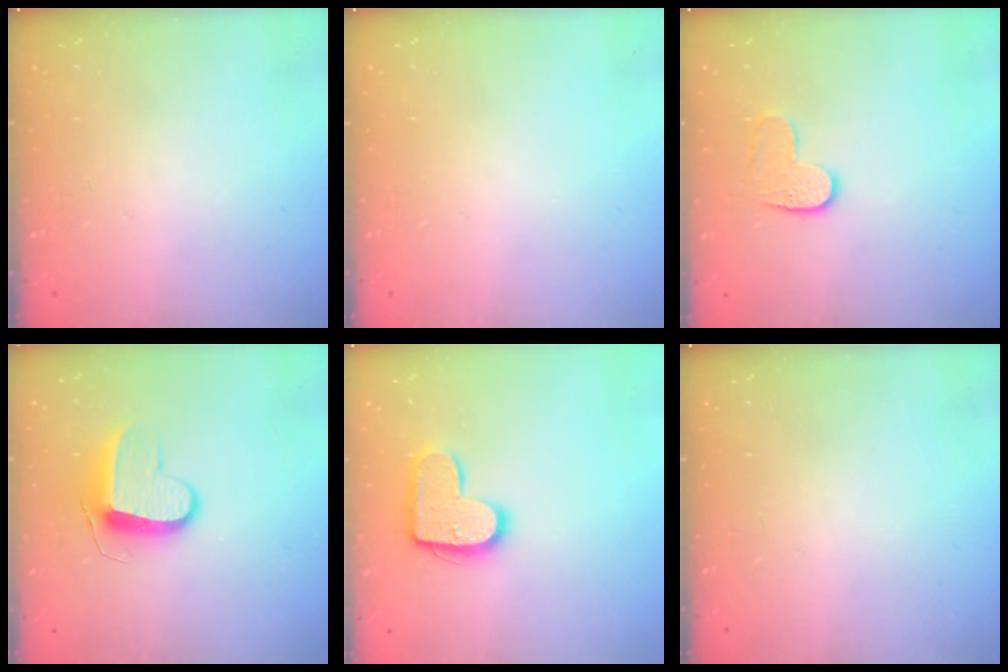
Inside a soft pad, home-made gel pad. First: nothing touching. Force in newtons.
{"total": 0.0}
{"total": 7.0, "press": 7.0, "slide": 0.2}
{"total": 9.9, "press": 9.9, "slide": 0.2}
{"total": 13.5, "press": 13.5, "slide": 0.6}
{"total": 0.0}